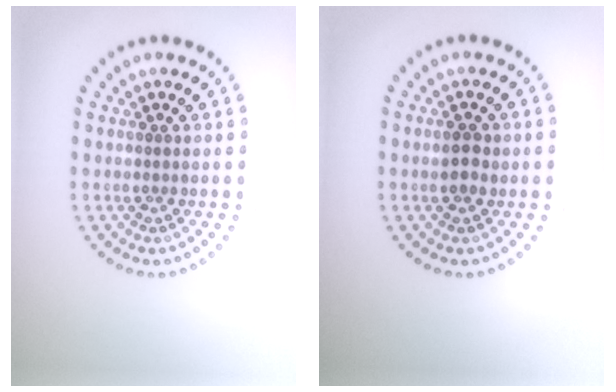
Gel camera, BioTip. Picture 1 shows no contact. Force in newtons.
{"total": 1.6, "press": 1.6, "slide": 0.1}